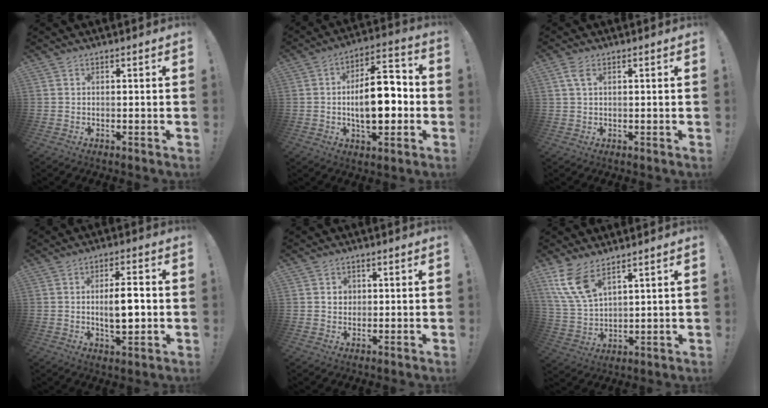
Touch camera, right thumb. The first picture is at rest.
{"total": 15.4, "force": [-1.7, 7.7, 13.2], "torque": [-0.206, 0.005, -0.038]}
{"total": 3.2, "force": [1.3, 1.6, 2.5], "torque": [-0.047, 0.001, 0.024]}
{"total": 8.5, "force": [-0.4, 3.1, 7.9], "torque": [-0.129, -0.002, -0.013]}
{"total": 2.7, "force": [0.6, 2.4, 1.0], "torque": [-0.011, 0.000, 0.009]}
{"total": 10.8, "force": [7.1, 4.4, 6.8], "torque": [-0.147, -0.031, 0.139]}